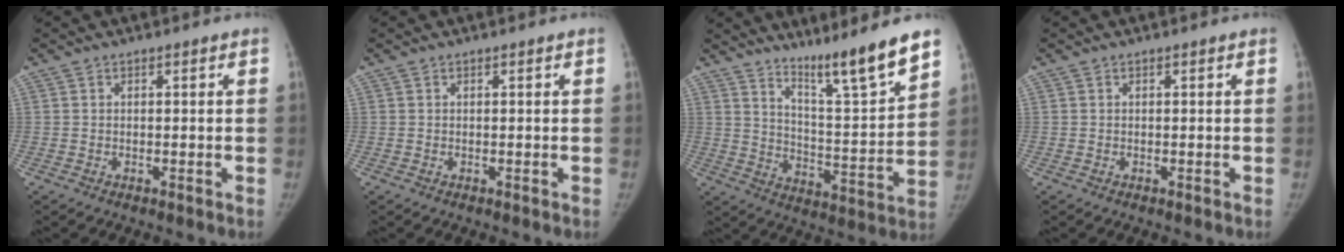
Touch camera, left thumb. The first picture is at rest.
{"total": 0.0}
{"total": 14.4, "force": [11.2, 0.6, 8.9], "torque": [-0.123, -0.085, 0.193]}
{"total": 0.0}